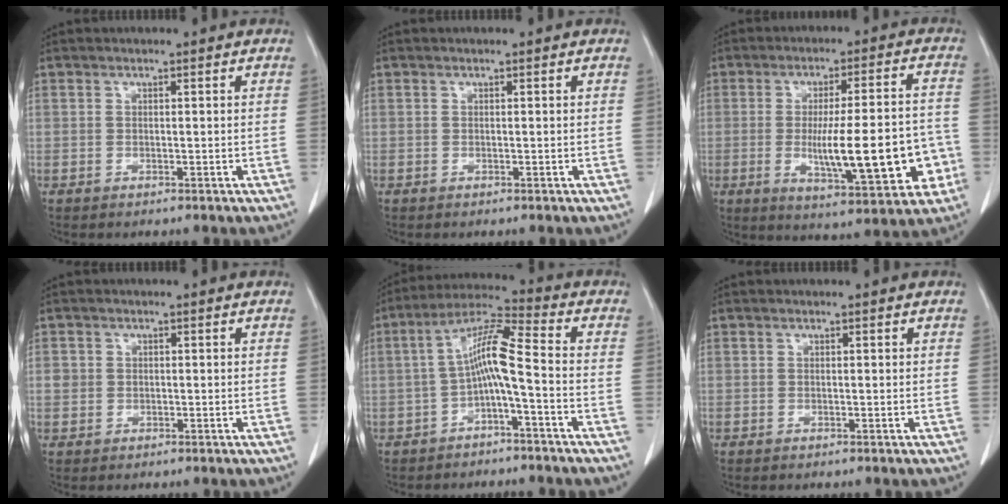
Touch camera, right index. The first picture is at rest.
{"total": 0.0}
{"total": 16.4, "force": [-3.4, 3.2, 15.8], "torque": [-0.235, 0.007, -0.035]}
{"total": 1.8, "force": [0.1, 1.7, 0.5], "torque": [-0.003, 0.010, 0.007]}
{"total": 8.0, "force": [-1.6, 0.5, 7.9], "torque": [-0.144, 0.031, -0.031]}
{"total": 0.0}